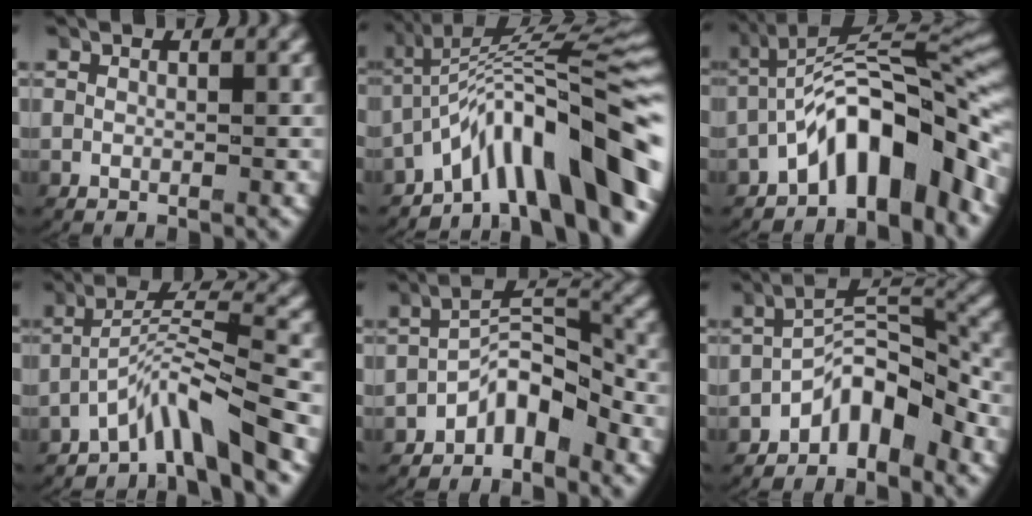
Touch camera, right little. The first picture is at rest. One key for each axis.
{"total": 10.4, "fx": -2.5, "fy": 4.6, "fz": 9.0, "tx": -0.142, "ty": 0.000, "tz": -0.032}
{"total": 8.0, "fx": -2.1, "fy": 3.3, "fz": 7.0, "tx": -0.114, "ty": 0.008, "tz": -0.030}
{"total": 4.8, "fx": -3.1, "fy": 0.8, "fz": 3.7, "tx": -0.075, "ty": 0.008, "tz": -0.053}
{"total": 4.8, "fx": -2.9, "fy": 2.1, "fz": 3.1, "tx": -0.049, "ty": 0.006, "tz": -0.051}
{"total": 5.7, "fx": -3.2, "fy": 2.6, "fz": 3.9, "tx": -0.061, "ty": 0.008, "tz": -0.054}